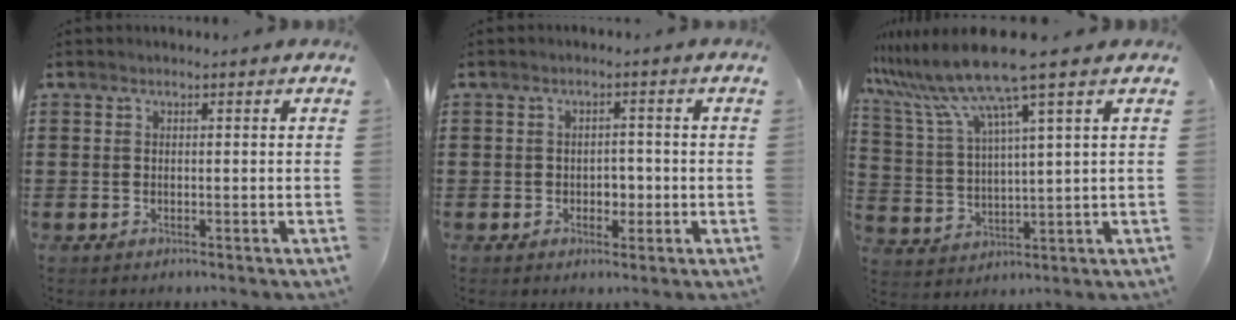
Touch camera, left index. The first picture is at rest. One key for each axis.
{"total": 2.4, "fx": -0.5, "fy": 1.7, "fz": 1.6, "tx": -0.026, "ty": 0.002, "tz": -0.015}
{"total": 10.5, "fx": 7.6, "fy": -0.2, "fz": 7.2, "tx": -0.173, "ty": -0.037, "tz": 0.124}